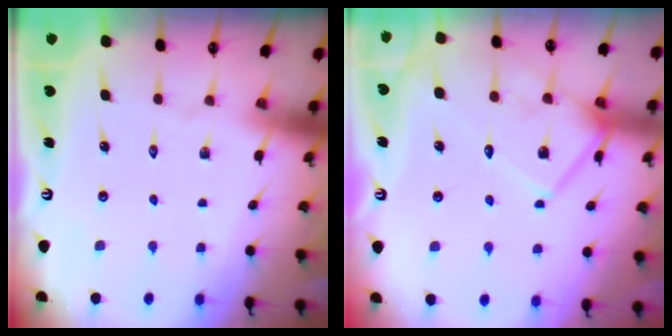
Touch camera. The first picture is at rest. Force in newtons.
{"total": 14.2, "press": 14.2, "slide": 1.1}